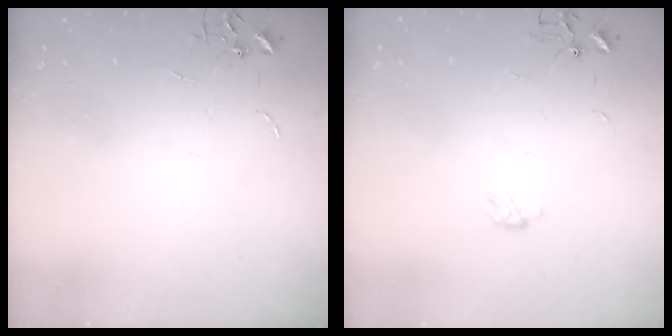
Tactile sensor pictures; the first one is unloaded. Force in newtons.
{"total": 2.9, "press": 2.9, "slide": 0.4}